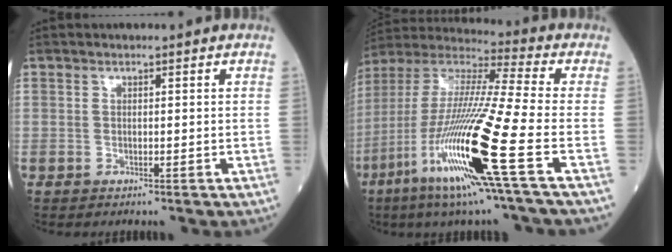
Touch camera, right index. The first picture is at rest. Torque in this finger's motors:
{"motor_torque": [2.14, 0.00, 1.05, 0.21]}